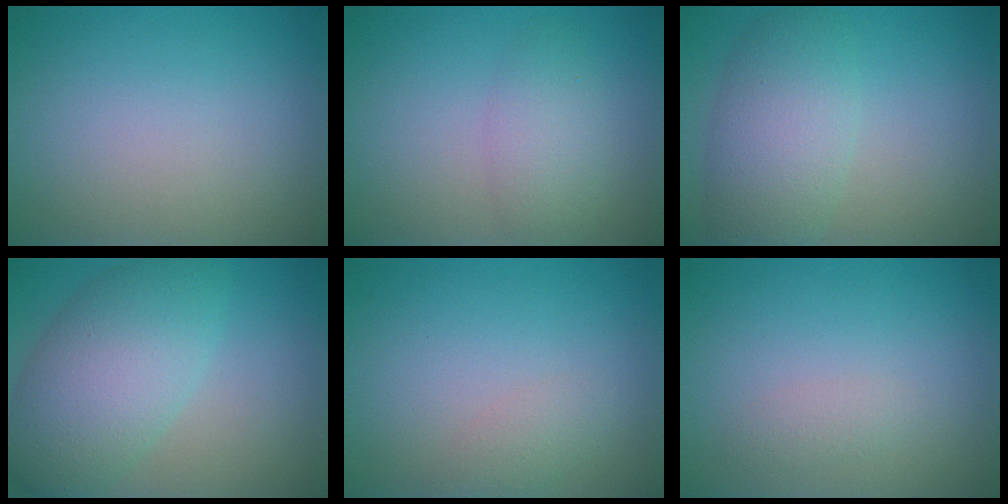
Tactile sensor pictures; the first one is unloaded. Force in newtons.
{"total": 2.7, "press": 2.7, "slide": 0.1}
{"total": 5.4, "press": 5.4, "slide": 0.3}
{"total": 7.2, "press": 7.2, "slide": 0.2}
{"total": 1.4, "press": 1.4, "slide": 0.1}
{"total": 1.0, "press": 1.0, "slide": 0.0}